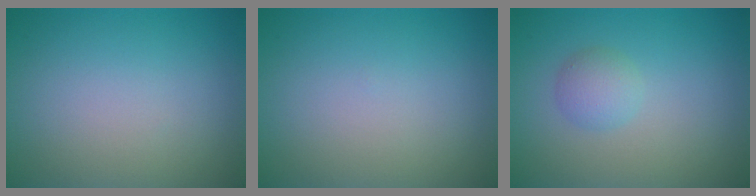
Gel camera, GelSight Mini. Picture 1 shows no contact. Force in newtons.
{"total": 0.0}
{"total": 1.8, "press": 1.8, "slide": 0.1}